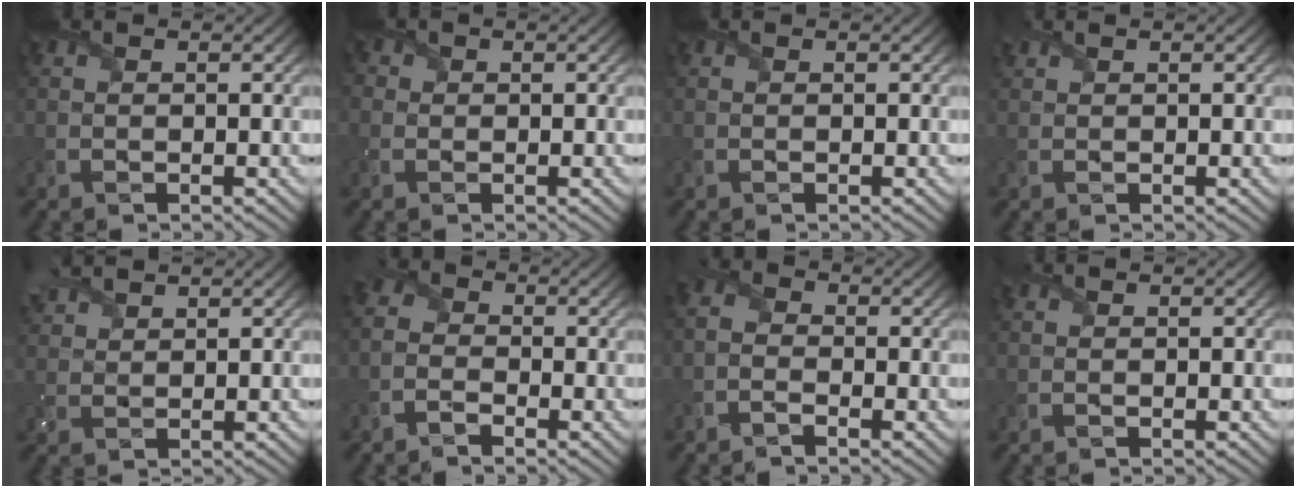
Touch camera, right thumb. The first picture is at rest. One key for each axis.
{"total": 1.7, "fx": 0.2, "fy": 1.7, "fz": 0.4, "tx": -0.019, "ty": 0.001, "tz": 0.000}
{"total": 0.0}
{"total": 0.9, "fx": 0.9, "fy": 0.2, "fz": 0.1, "tx": -0.003, "ty": 0.006, "tz": 0.023}
{"total": 4.1, "fx": 3.5, "fy": 1.4, "fz": 1.7, "tx": -0.047, "ty": 0.018, "tz": 0.068}
{"total": 3.0, "fx": -2.0, "fy": 1.8, "fz": 1.2, "tx": -0.031, "ty": 0.001, "tz": -0.052}
{"total": 2.3, "fx": -1.6, "fy": 1.2, "fz": 1.2, "tx": -0.030, "ty": 0.000, "tz": -0.040}
{"total": 0.0}